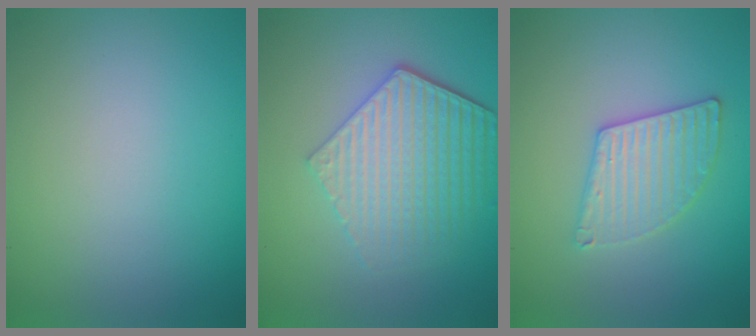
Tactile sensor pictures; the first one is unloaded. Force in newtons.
{"total": 5.6, "press": 4.3, "slide": 3.6}
{"total": 3.0, "press": 3.0, "slide": 0.2}